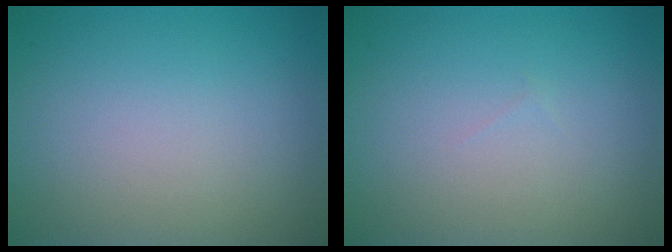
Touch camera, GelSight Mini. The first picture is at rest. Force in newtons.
{"total": 0.0}